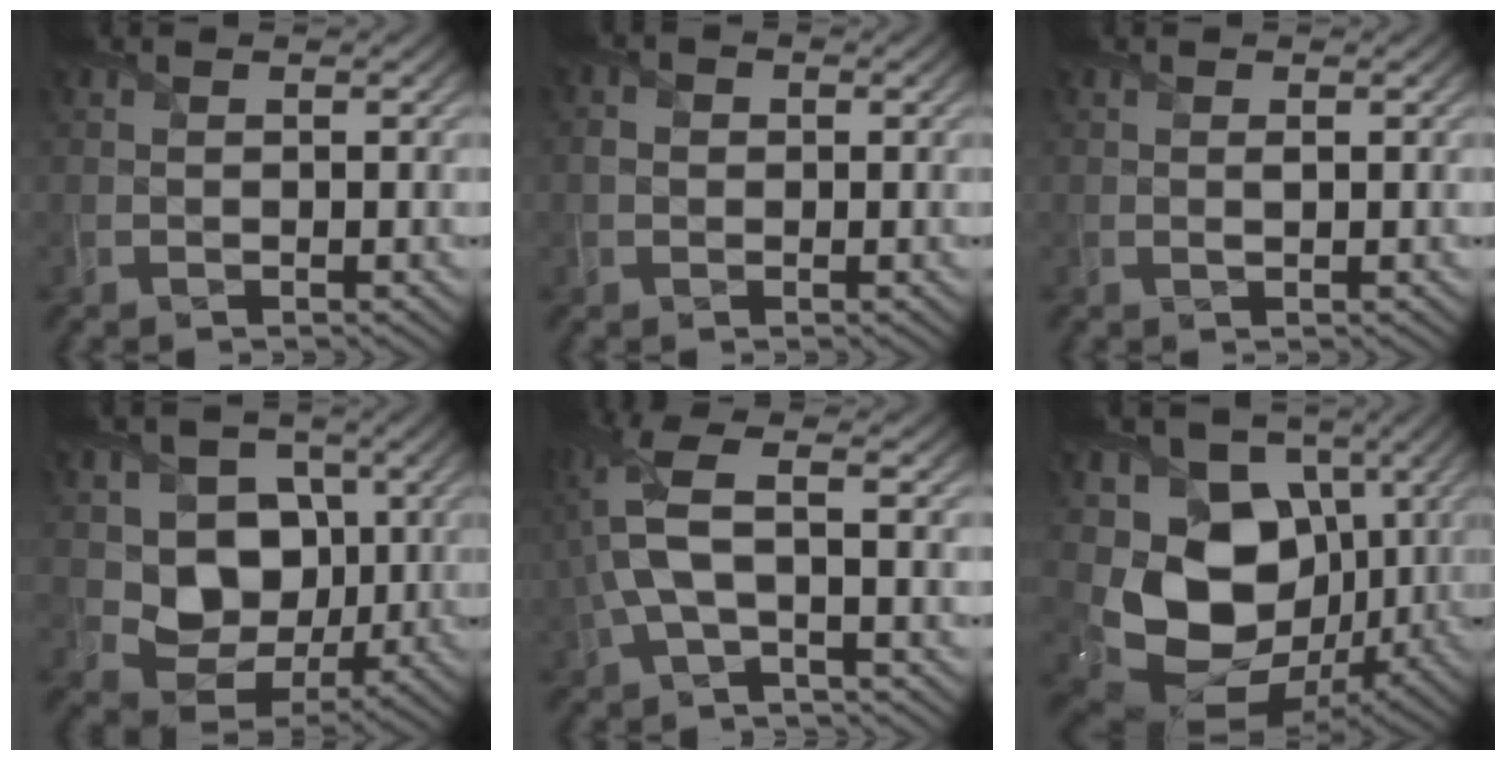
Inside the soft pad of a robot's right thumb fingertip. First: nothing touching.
{"total": 1.2, "force": [-0.3, 1.0, 0.5], "torque": [-0.012, -0.001, -0.008]}
{"total": 0.7, "force": [-0.1, -0.4, 0.5], "torque": [-0.008, -0.002, -0.003]}
{"total": 8.5, "force": [1.1, 7.2, 4.5], "torque": [-0.101, -0.012, 0.011]}
{"total": 7.3, "force": [-0.2, 2.7, 6.8], "torque": [-0.171, 0.012, -0.013]}
{"total": 14.7, "force": [-1.1, 11.3, 9.3], "torque": [-0.198, -0.029, -0.014]}